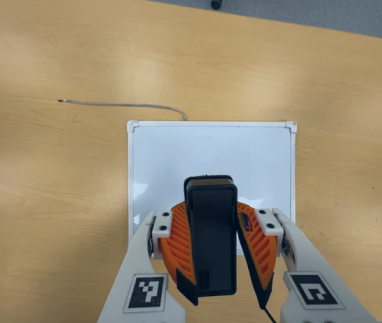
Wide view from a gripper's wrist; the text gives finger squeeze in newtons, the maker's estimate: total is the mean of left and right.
{"total": 8.8, "left": 9.2, "right": 8.4}